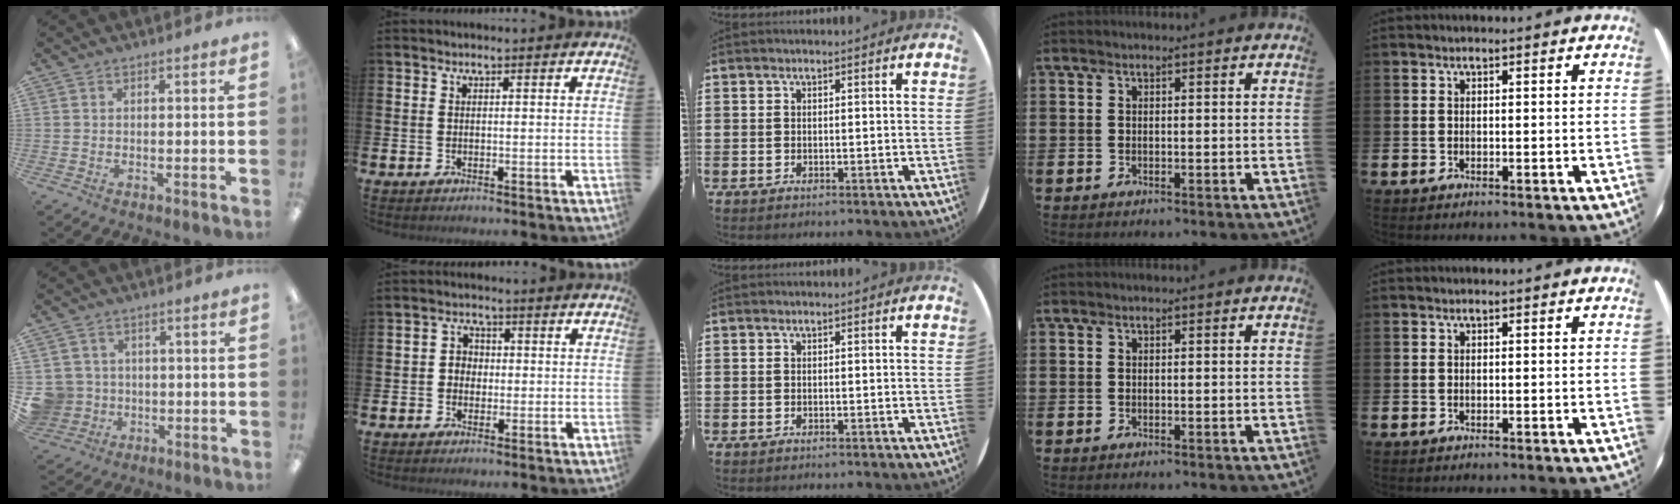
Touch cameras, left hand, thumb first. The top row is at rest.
{"thumb": {"total": 6.8, "force": [0.0, 6.7, 1.0], "torque": [-0.041, 0.009, 0.009]}, "index": {"total": 2.4, "force": [-0.2, 2.3, 0.8], "torque": [-0.007, 0.003, -0.013]}}